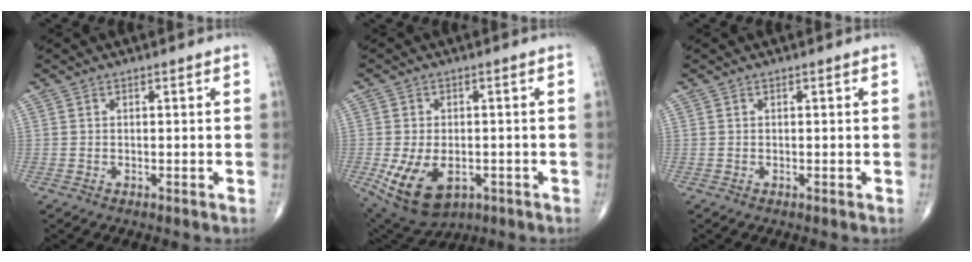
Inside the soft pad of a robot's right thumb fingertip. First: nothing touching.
{"total": 11.8, "force": [-3.6, 7.3, 8.5], "torque": [-0.151, 0.001, -0.042]}
{"total": 0.0}